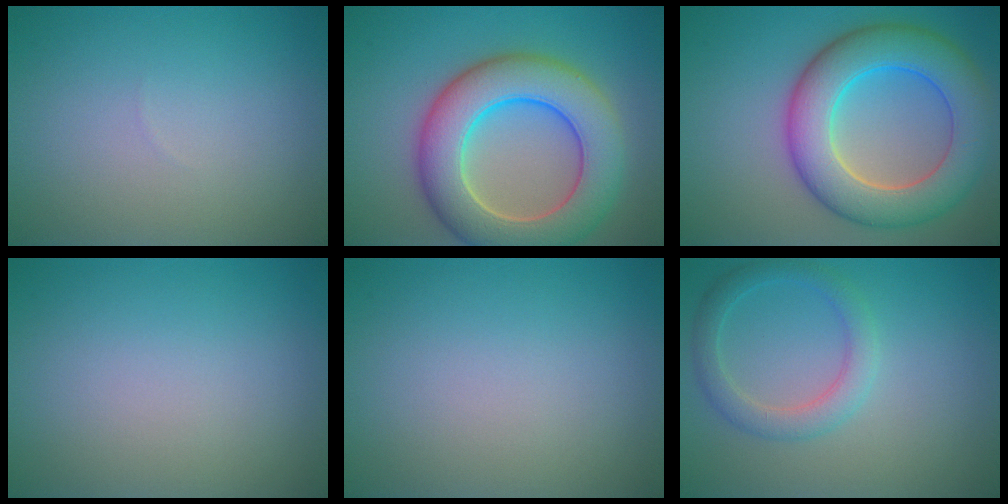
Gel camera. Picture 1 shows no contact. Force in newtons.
{"total": 10.0, "press": 10.0, "slide": 0.5}
{"total": 9.3, "press": 9.3, "slide": 0.4}
{"total": 0.0}
{"total": 0.0}
{"total": 2.8, "press": 2.8, "slide": 0.1}